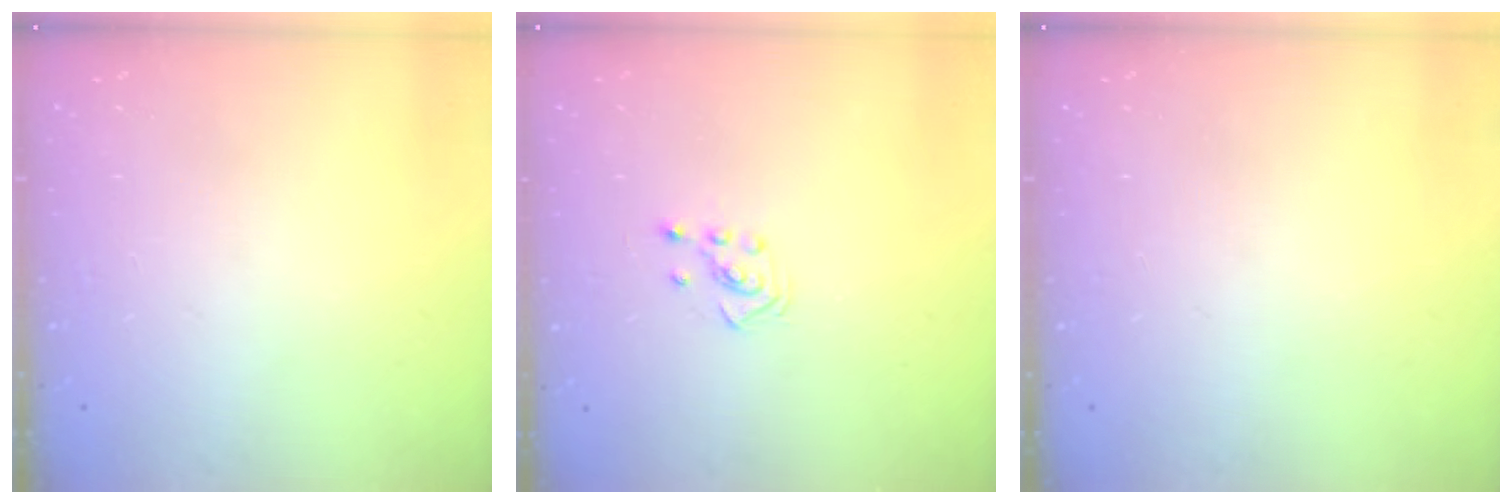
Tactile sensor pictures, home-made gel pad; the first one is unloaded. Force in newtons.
{"total": 2.3, "press": 2.2, "slide": 0.8}
{"total": 0.0}